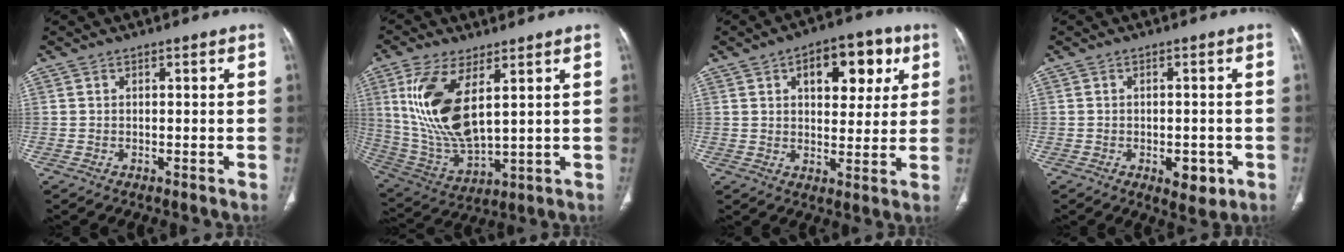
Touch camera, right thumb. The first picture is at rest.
{"total": 16.4, "force": [5.1, 7.0, 13.9], "torque": [-0.288, -0.025, 0.115]}
{"total": 12.9, "force": [5.0, 7.2, 9.5], "torque": [-0.086, -0.003, 0.068]}
{"total": 4.9, "force": [-1.7, 2.6, 3.8], "torque": [-0.035, 0.003, -0.014]}